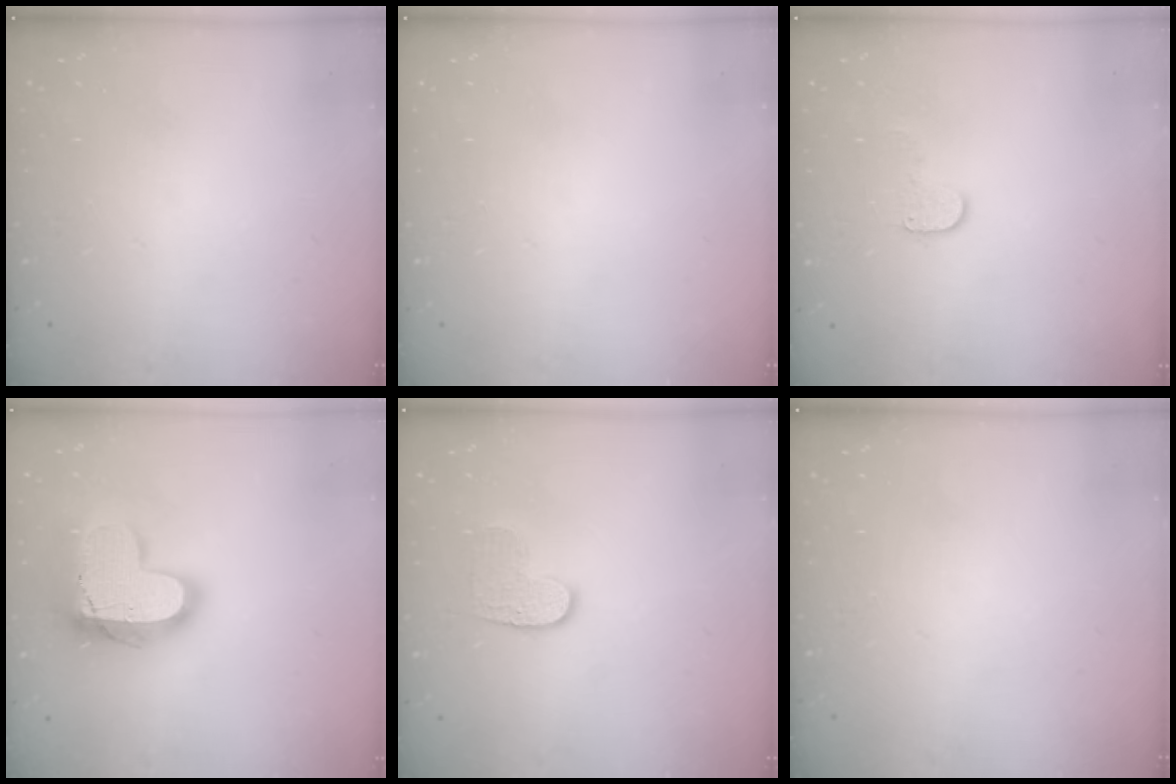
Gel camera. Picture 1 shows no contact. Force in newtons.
{"total": 0.0}
{"total": 5.5, "press": 5.5, "slide": 0.5}
{"total": 17.8, "press": 17.8, "slide": 1.5}
{"total": 7.0, "press": 7.0, "slide": 0.2}
{"total": 0.0}